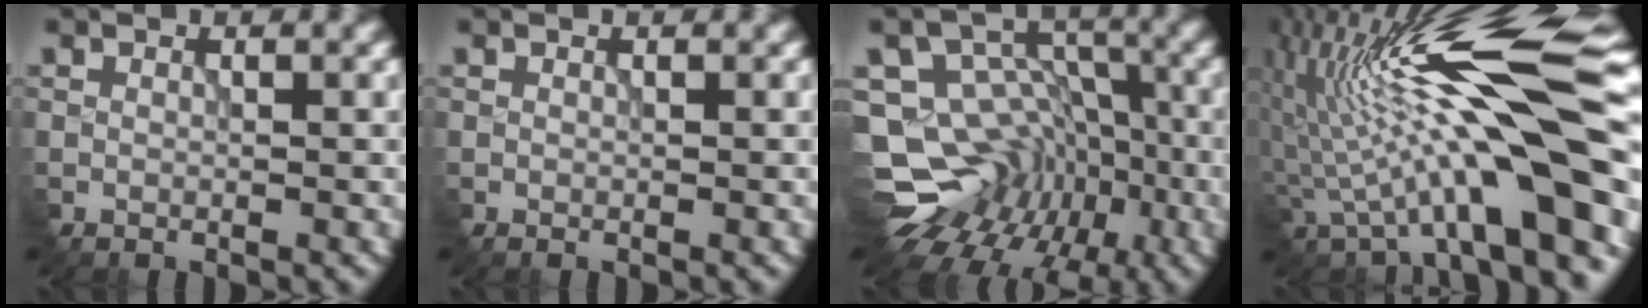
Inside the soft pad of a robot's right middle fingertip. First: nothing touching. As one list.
[{"total": 0.0}, {"total": 13.6, "force": [-6.0, 10.8, 5.7], "torque": [-0.100, -0.003, -0.097]}, {"total": 15.7, "force": [0.0, 3.7, 15.2], "torque": [-0.236, 0.029, 0.001]}]